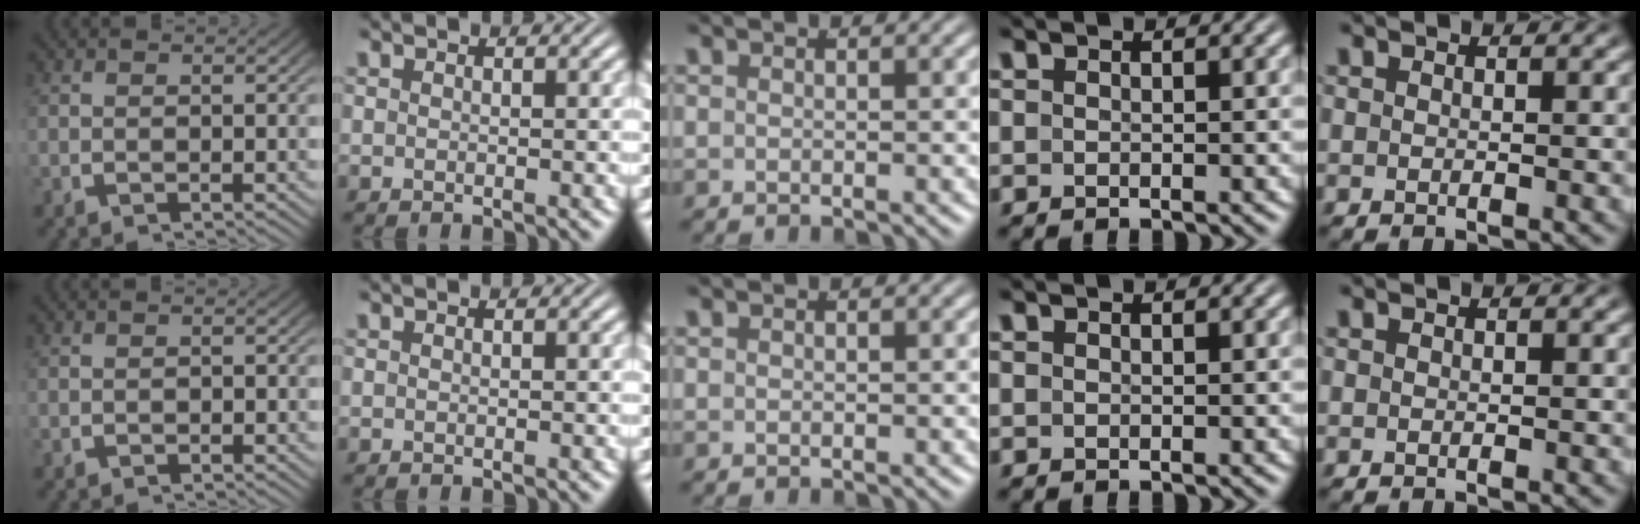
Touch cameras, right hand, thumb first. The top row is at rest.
{"thumb": {"total": 0.6, "force": [-0.5, 0.1, 0.2], "torque": [-0.002, -0.002, -0.009]}}